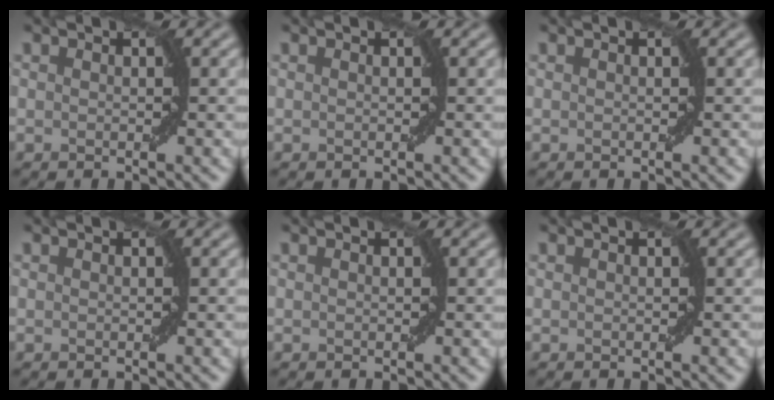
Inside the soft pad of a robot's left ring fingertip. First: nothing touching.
{"total": 0.0}
{"total": 0.0}
{"total": 0.0}
{"total": 0.0}
{"total": 0.0}